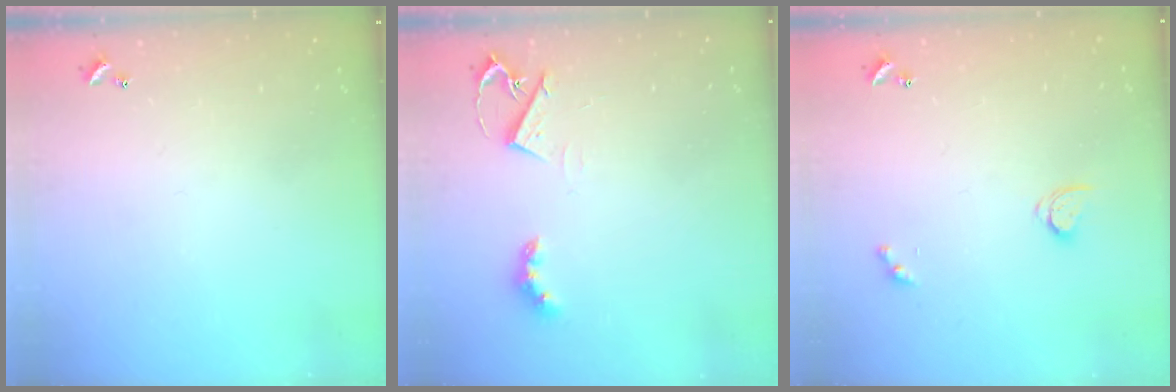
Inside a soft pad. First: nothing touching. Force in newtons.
{"total": 4.6, "press": 4.5, "slide": 0.6}
{"total": 2.8, "press": 2.8, "slide": 0.3}